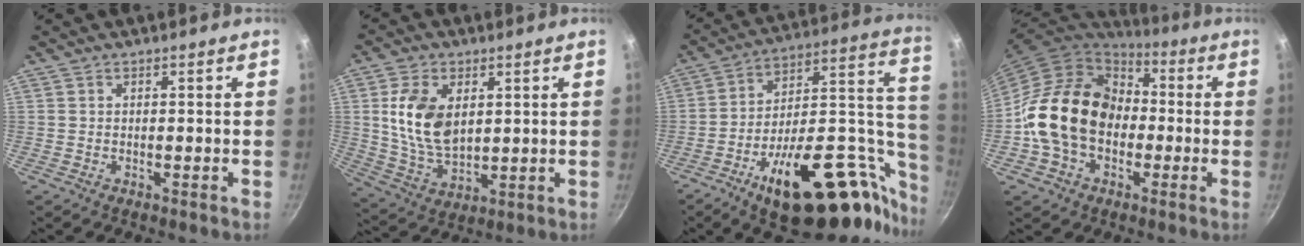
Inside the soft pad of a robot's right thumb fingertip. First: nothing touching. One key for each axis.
{"total": 12.7, "fx": 2.9, "fy": 8.0, "fz": 9.5, "tx": -0.167, "ty": -0.020, "tz": 0.065}
{"total": 33.7, "fx": -13.8, "fy": 15.3, "fz": 26.6, "tx": -0.315, "ty": 0.081, "tz": -0.201}
{"total": 19.1, "fx": -1.9, "fy": 14.7, "fz": 12.1, "tx": -0.188, "ty": 0.047, "tz": -0.041}